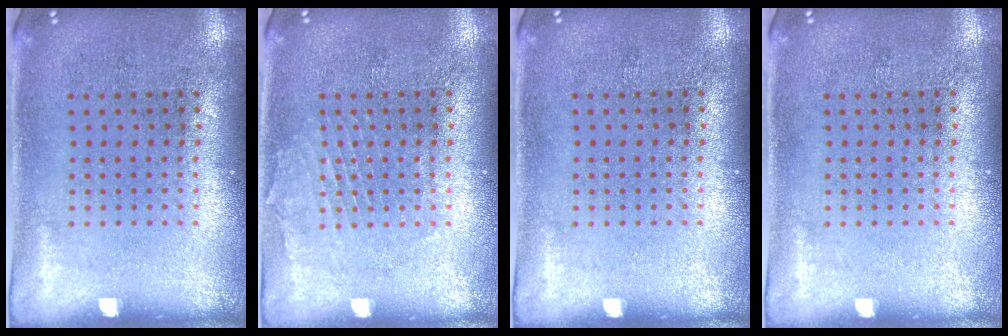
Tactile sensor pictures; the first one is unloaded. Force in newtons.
{"total": 1.2, "press": 1.1, "slide": 0.1}
{"total": 0.0}
{"total": 0.0}